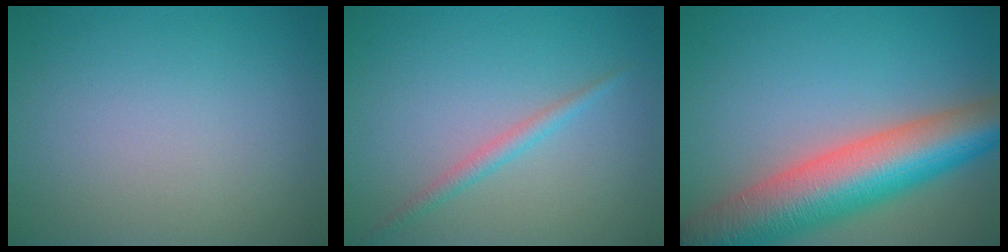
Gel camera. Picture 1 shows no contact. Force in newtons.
{"total": 1.5, "press": 1.5, "slide": 0.1}
{"total": 11.5, "press": 11.5, "slide": 0.5}